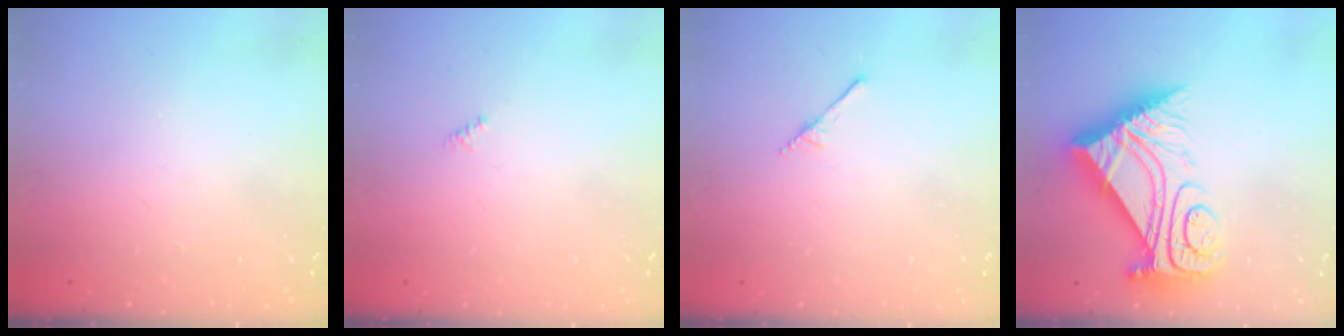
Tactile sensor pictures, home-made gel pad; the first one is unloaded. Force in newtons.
{"total": 0.0}
{"total": 1.7, "press": 1.7, "slide": 0.1}
{"total": 16.2, "press": 16.1, "slide": 1.5}